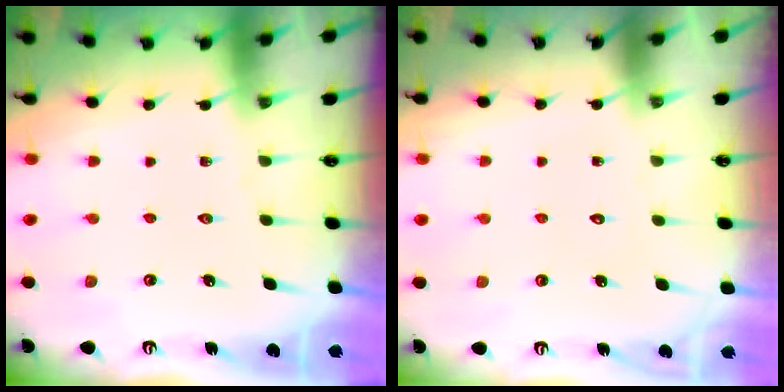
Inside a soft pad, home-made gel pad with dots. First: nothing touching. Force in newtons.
{"total": 1.6, "press": 1.6, "slide": 0.1}